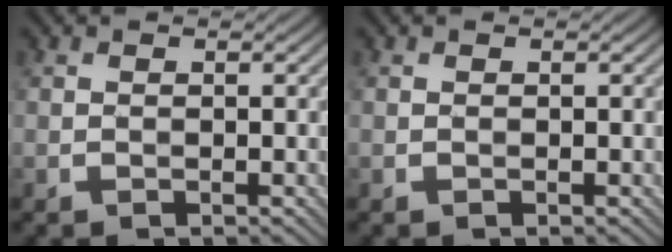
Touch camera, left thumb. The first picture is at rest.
{"total": 0.0}